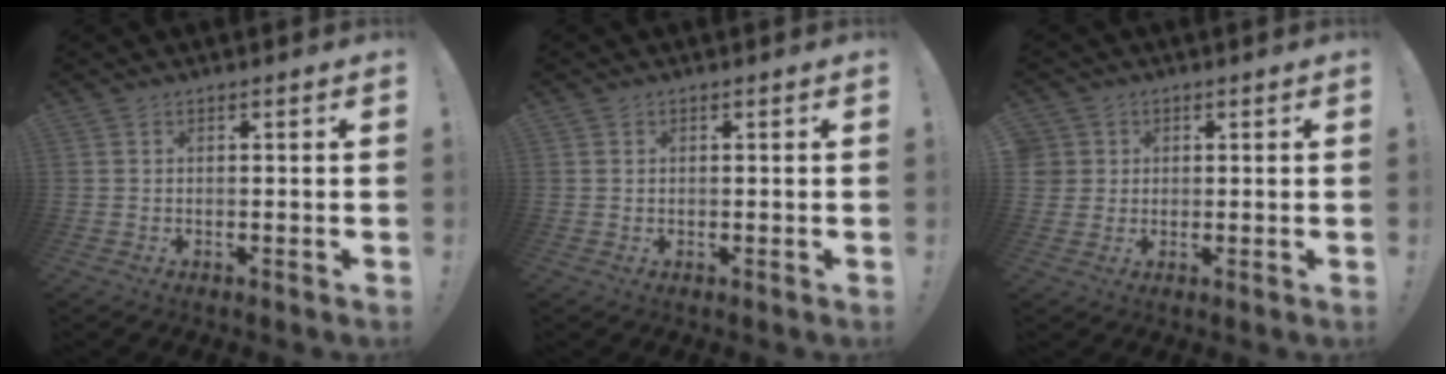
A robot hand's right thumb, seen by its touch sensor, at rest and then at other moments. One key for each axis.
{"total": 0.7, "fx": 0.3, "fy": 0.6, "fz": -0.1, "tx": -0.003, "ty": 0.003, "tz": 0.007}
{"total": 3.9, "fx": 1.2, "fy": 3.7, "fz": 0.6, "tx": -0.022, "ty": 0.005, "tz": 0.025}